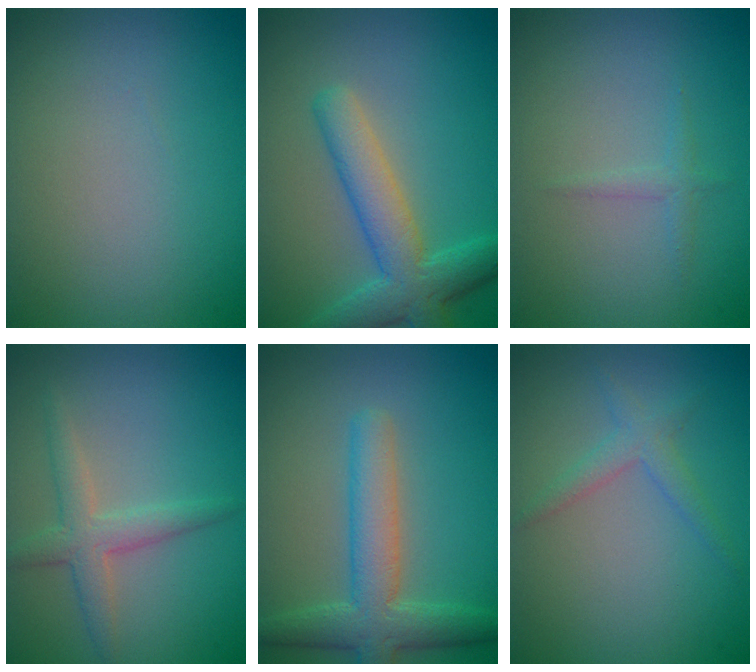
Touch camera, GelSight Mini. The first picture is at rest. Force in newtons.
{"total": 5.2, "press": 5.2, "slide": 0.2}
{"total": 0.9, "press": 0.9, "slide": 0.0}
{"total": 2.6, "press": 2.6, "slide": 0.1}
{"total": 4.9, "press": 4.9, "slide": 0.2}
{"total": 1.8, "press": 1.8, "slide": 0.1}